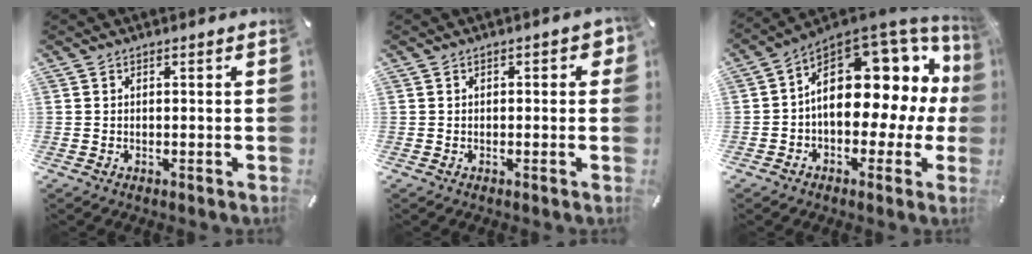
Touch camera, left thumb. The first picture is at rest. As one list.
[{"total": 2.1, "force": [0.0, 1.1, 1.8], "torque": [-0.018, 0.001, -0.005]}, {"total": 17.7, "force": [4.3, 11.7, 12.5], "torque": [-0.149, -0.047, 0.075]}]